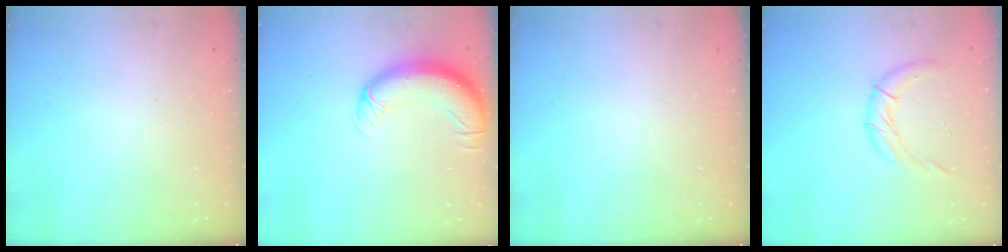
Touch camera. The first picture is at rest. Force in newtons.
{"total": 11.3, "press": 11.0, "slide": 2.9}
{"total": 0.0}
{"total": 10.0, "press": 10.0, "slide": 0.9}